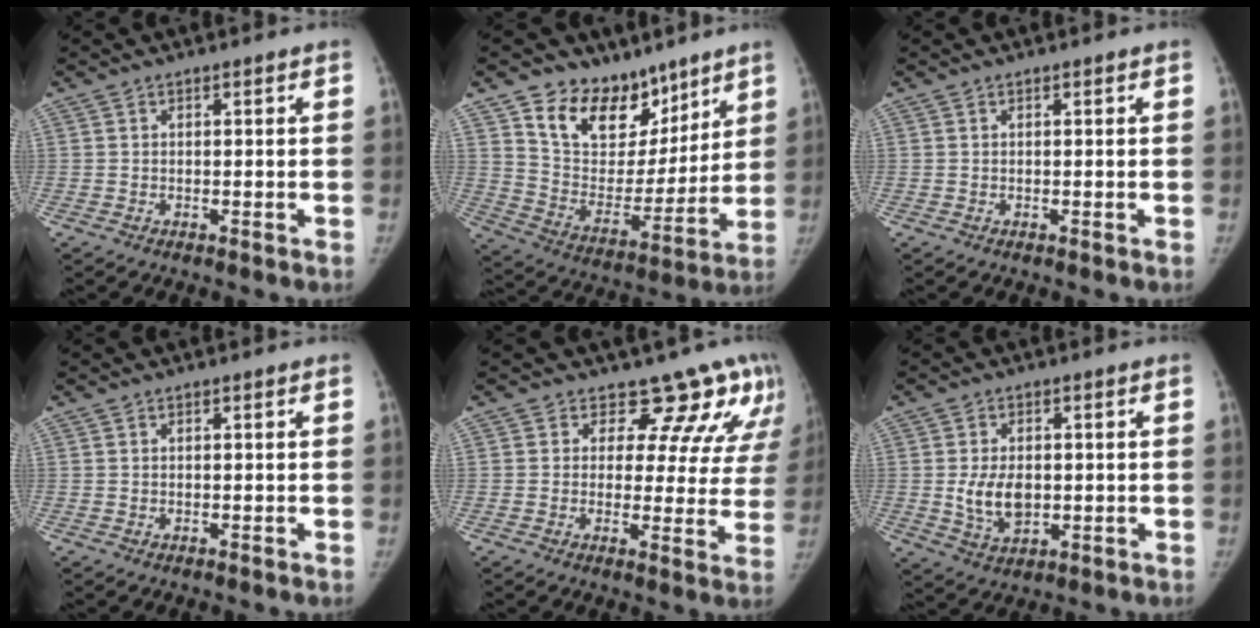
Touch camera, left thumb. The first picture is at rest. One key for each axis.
{"total": 17.4, "fx": 11.8, "fy": 11.1, "fz": 6.0, "tx": -0.039, "ty": -0.076, "tz": 0.211}
{"total": 0.0}
{"total": 0.0}
{"total": 12.8, "fx": 10.9, "fy": 6.0, "fz": 2.8, "tx": 0.020, "ty": -0.062, "tz": 0.099}
{"total": 7.4, "fx": -0.2, "fy": 4.8, "fz": 5.6, "tx": -0.090, "ty": -0.009, "tz": 0.007}